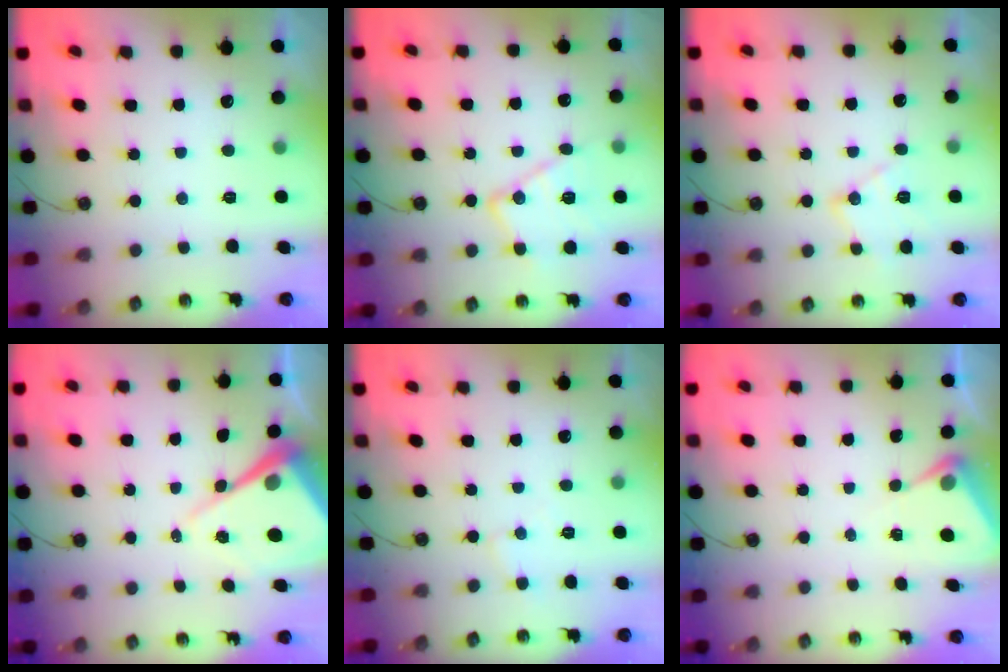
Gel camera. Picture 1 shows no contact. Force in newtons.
{"total": 13.9, "press": 13.9, "slide": 0.6}
{"total": 12.6, "press": 12.6, "slide": 0.7}
{"total": 12.1, "press": 12.0, "slide": 1.0}
{"total": 4.2, "press": 4.1, "slide": 0.7}
{"total": 5.3, "press": 5.3, "slide": 0.3}